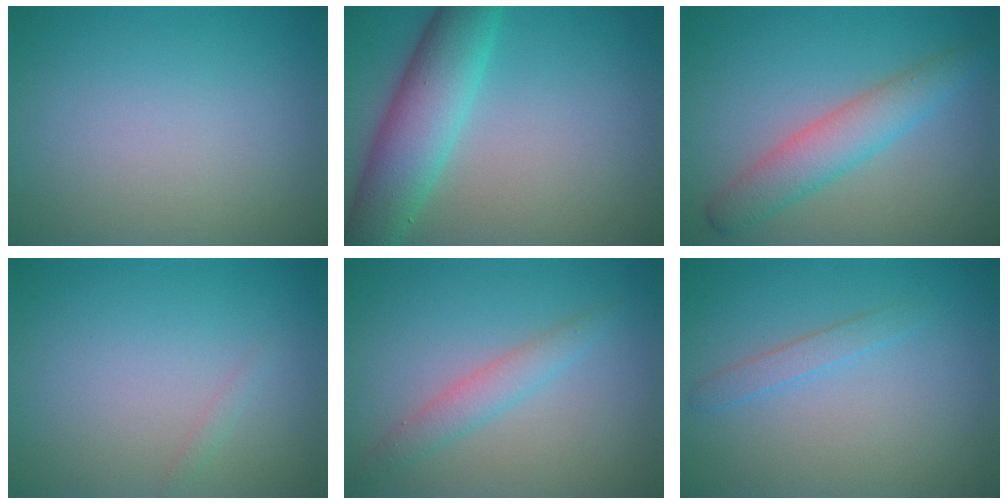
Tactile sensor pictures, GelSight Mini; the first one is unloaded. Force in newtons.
{"total": 6.9, "press": 6.9, "slide": 0.1}
{"total": 4.0, "press": 4.0, "slide": 0.1}
{"total": 0.5, "press": 0.5, "slide": 0.0}
{"total": 2.3, "press": 2.3, "slide": 0.0}
{"total": 1.3, "press": 1.3, "slide": 0.1}